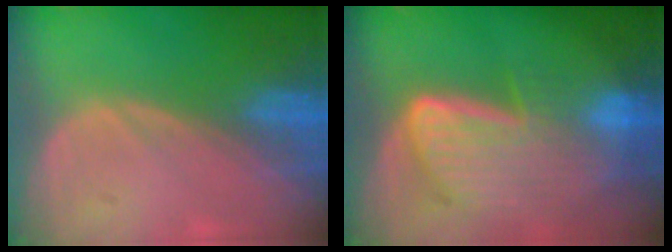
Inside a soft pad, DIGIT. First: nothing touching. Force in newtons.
{"total": 9.2, "press": 8.0, "slide": 4.5}